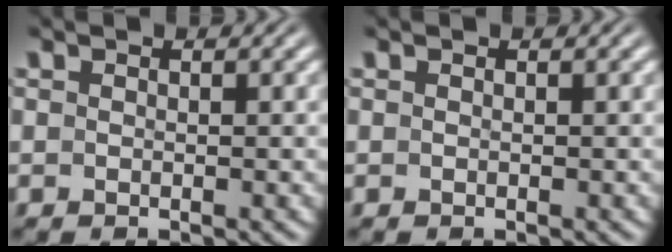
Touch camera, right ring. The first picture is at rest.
{"total": 0.0}